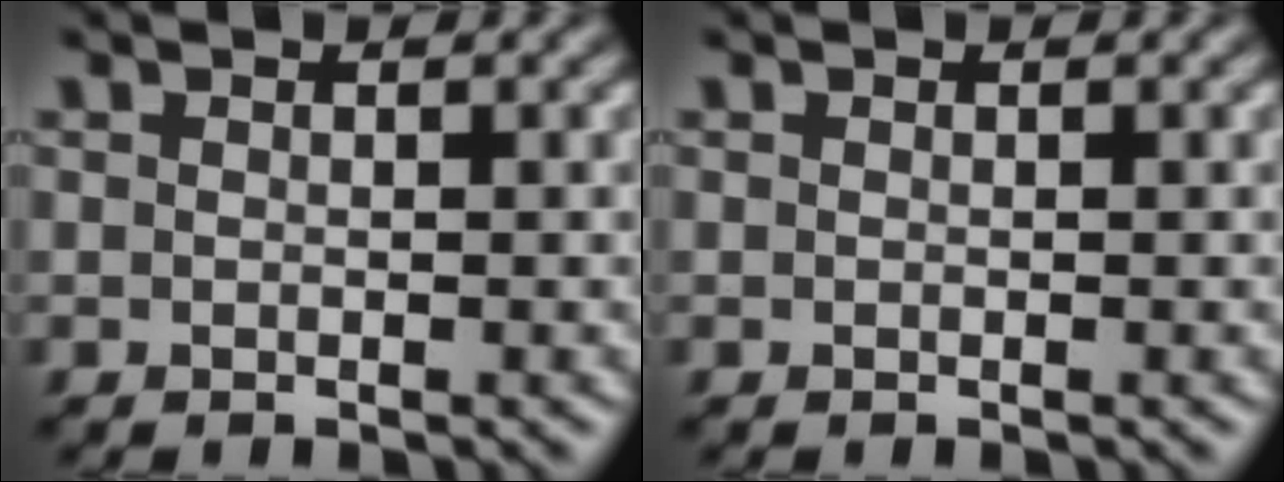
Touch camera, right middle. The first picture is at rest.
{"total": 0.0}